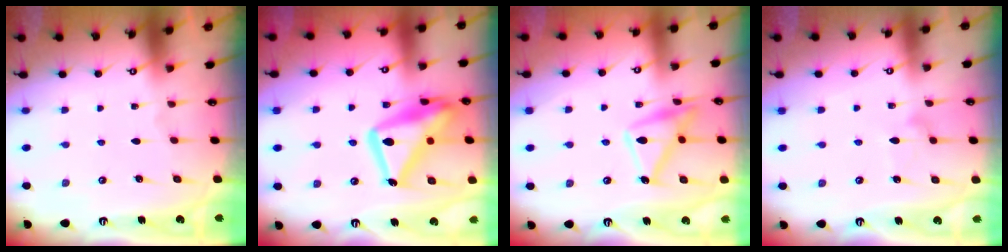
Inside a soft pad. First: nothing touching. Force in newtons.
{"total": 20.3, "press": 20.2, "slide": 1.8}
{"total": 14.8, "press": 14.7, "slide": 1.1}
{"total": 8.0, "press": 8.0, "slide": 0.5}